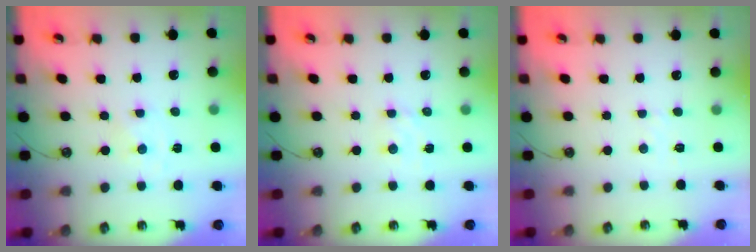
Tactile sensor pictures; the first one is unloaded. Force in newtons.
{"total": 2.8, "press": 2.7, "slide": 0.4}
{"total": 3.1, "press": 3.1, "slide": 0.5}